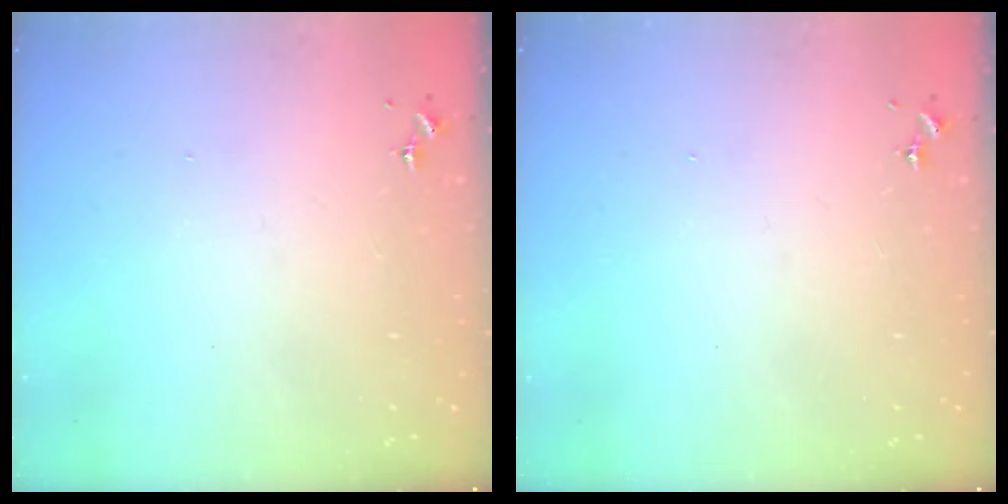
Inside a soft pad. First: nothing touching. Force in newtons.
{"total": 0.0}